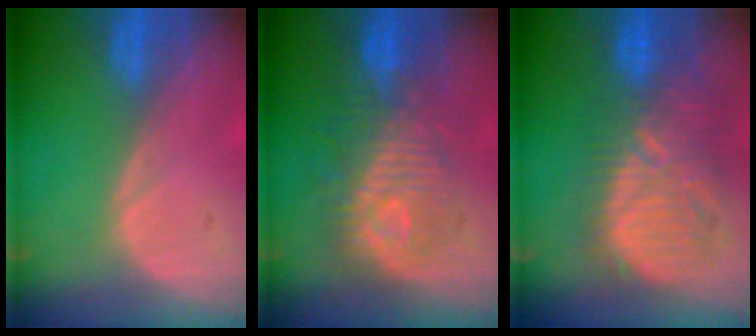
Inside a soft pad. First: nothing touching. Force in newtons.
{"total": 9.7, "press": 9.7, "slide": 0.7}
{"total": 11.7, "press": 11.1, "slide": 3.8}